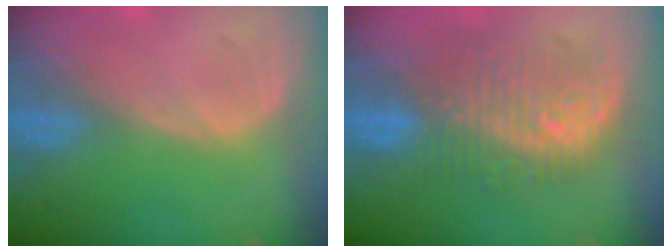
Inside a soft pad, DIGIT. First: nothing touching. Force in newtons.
{"total": 10.1, "press": 9.9, "slide": 1.9}